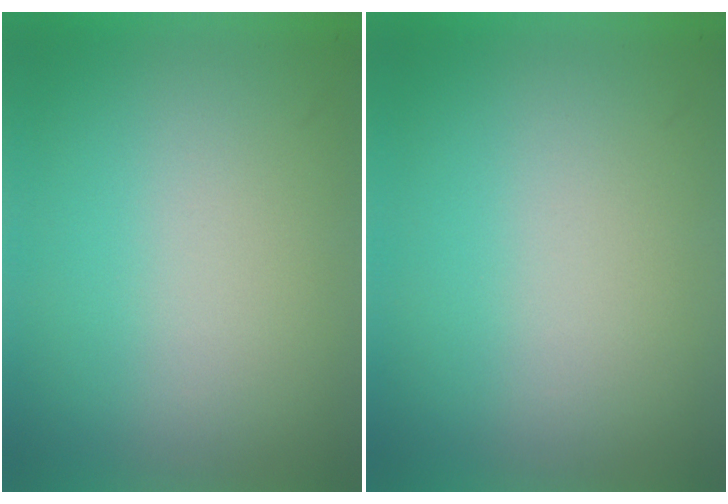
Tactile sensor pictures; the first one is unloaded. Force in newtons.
{"total": 0.0}